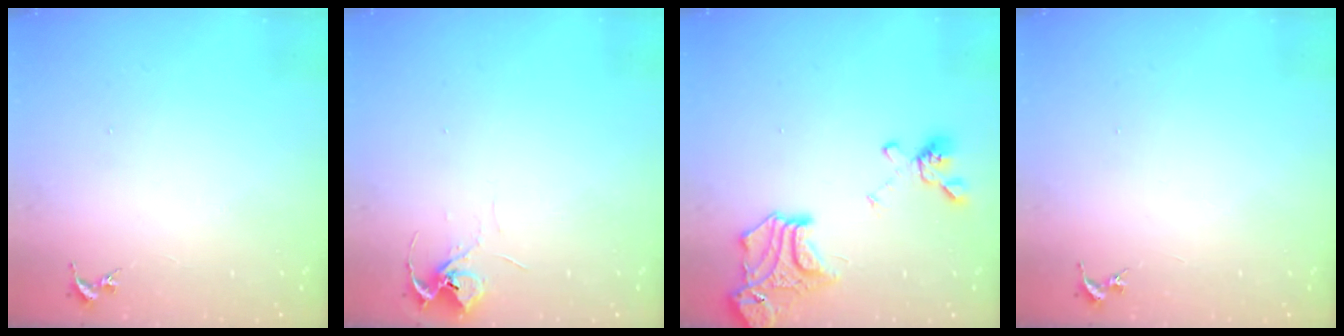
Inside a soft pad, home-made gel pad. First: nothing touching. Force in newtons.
{"total": 5.9, "press": 5.9, "slide": 0.4}
{"total": 19.3, "press": 19.2, "slide": 2.0}
{"total": 0.0}